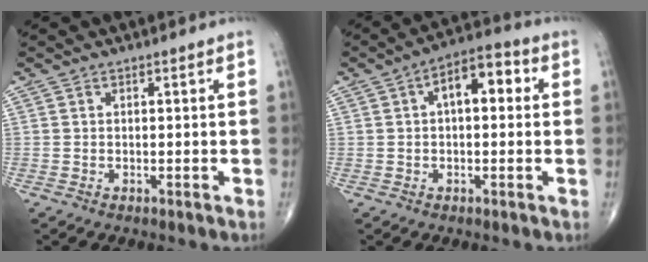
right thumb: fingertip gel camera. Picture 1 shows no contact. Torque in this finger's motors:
{"motor_torque": [1.38, 3.32, 0.91, 0.26, 0.08]}